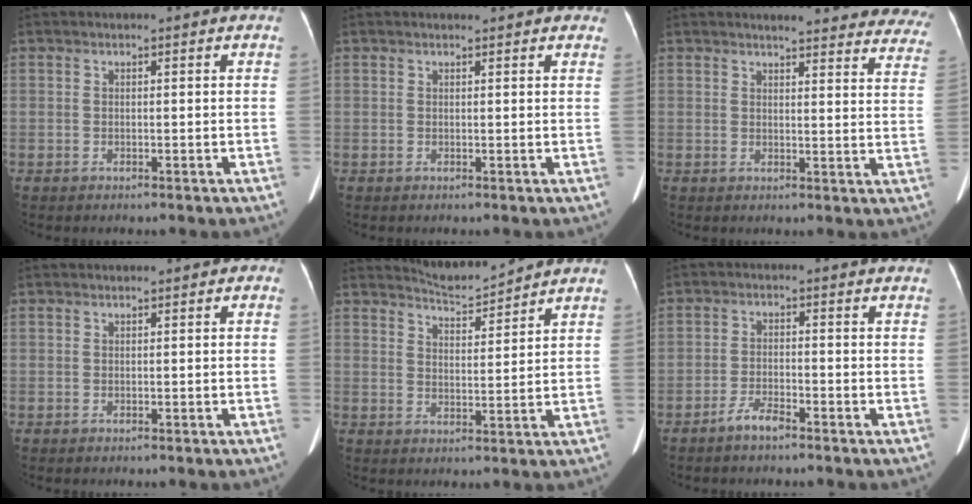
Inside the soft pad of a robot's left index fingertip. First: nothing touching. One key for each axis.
{"total": 3.7, "fx": 3.2, "fy": 1.0, "fz": 1.5, "tx": -0.013, "ty": 0.015, "tz": 0.027}
{"total": 20.8, "fx": 19.4, "fy": 3.6, "fz": 6.6, "tx": -0.058, "ty": -0.065, "tz": 0.199}
{"total": 0.0}
{"total": 4.7, "fx": 4.6, "fy": -0.5, "fz": -0.1, "tx": -0.006, "ty": -0.007, "tz": 0.083}
{"total": 3.2, "fx": -2.6, "fy": 0.6, "fz": 1.8, "tx": -0.039, "ty": -0.001, "tz": -0.050}